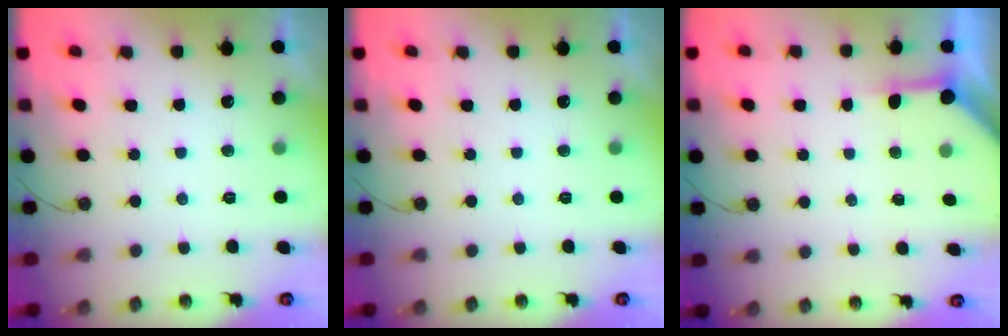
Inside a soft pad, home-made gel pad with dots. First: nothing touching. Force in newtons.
{"total": 0.0}
{"total": 3.8, "press": 3.8, "slide": 0.4}